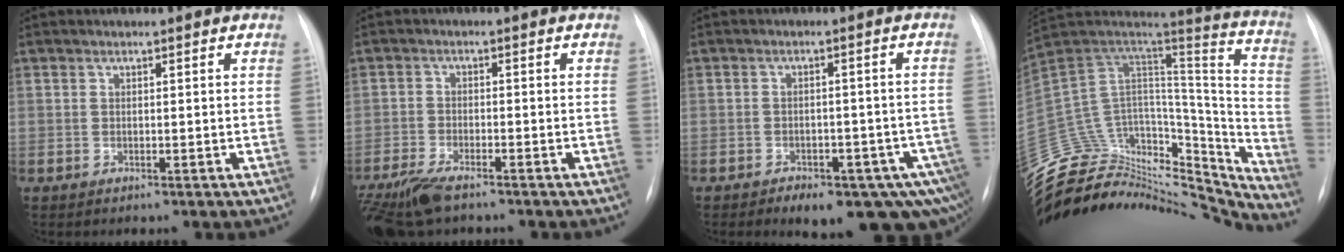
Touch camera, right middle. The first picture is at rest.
{"total": 8.5, "force": [-6.6, 2.2, 4.9], "torque": [-0.097, -0.021, -0.118]}
{"total": 14.7, "force": [-9.4, 6.8, 9.0], "torque": [-0.081, 0.013, -0.111]}
{"total": 39.2, "force": [-35.3, 11.5, 12.5], "torque": [-0.205, 0.013, -0.503]}